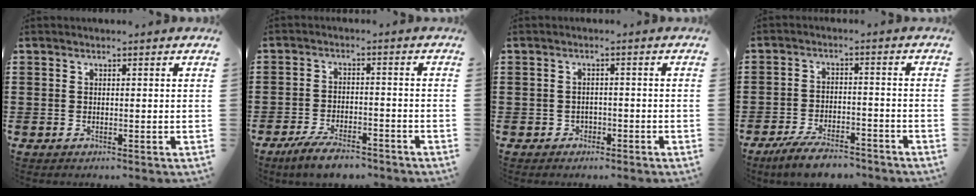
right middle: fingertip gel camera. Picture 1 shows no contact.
{"total": 5.2, "force": [-4.5, 1.0, 2.4], "torque": [-0.053, -0.002, -0.086]}
{"total": 1.3, "force": [-1.0, 0.8, 0.1], "torque": [-0.008, 0.000, -0.024]}
{"total": 5.9, "force": [-5.2, 1.2, 2.4], "torque": [-0.050, 0.003, -0.100]}